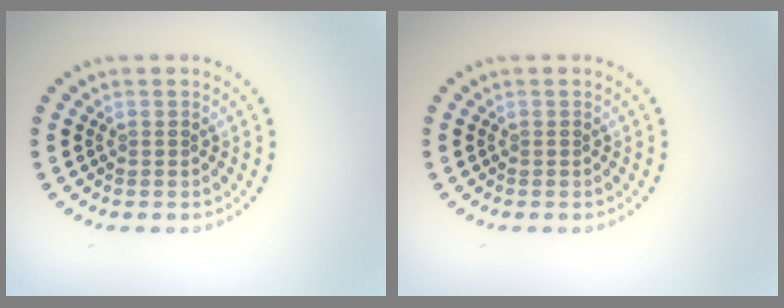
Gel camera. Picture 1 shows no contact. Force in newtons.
{"total": 0.0}